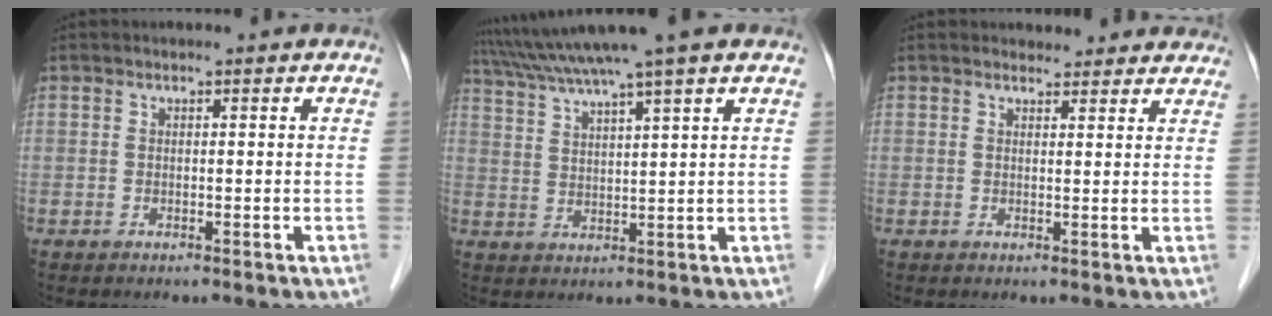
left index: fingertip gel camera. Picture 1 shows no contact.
{"total": 10.9, "force": [8.9, -1.6, 6.2], "torque": [-0.115, 0.028, 0.140]}
{"total": 5.5, "force": [5.1, 2.0, 0.4], "torque": [0.008, 0.007, 0.047]}